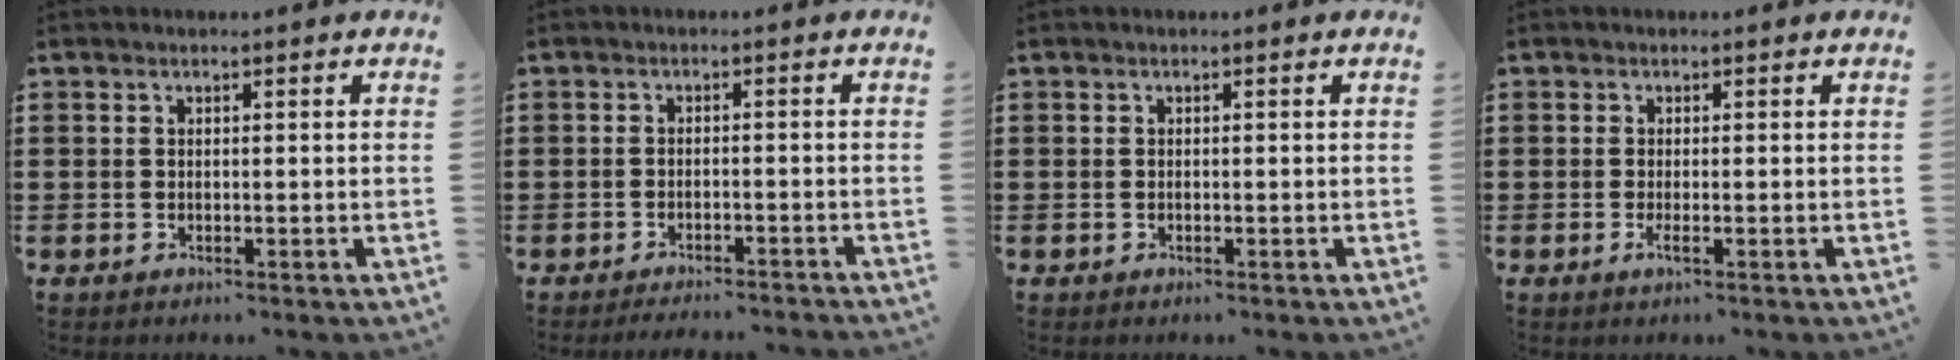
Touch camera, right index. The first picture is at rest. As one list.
[{"total": 2.1, "force": [-2.1, -0.3, 0.1], "torque": [-0.006, -0.001, -0.043]}, {"total": 0.0}, {"total": 1.3, "force": [-0.5, 0.0, 1.2], "torque": [-0.030, -0.010, -0.010]}]